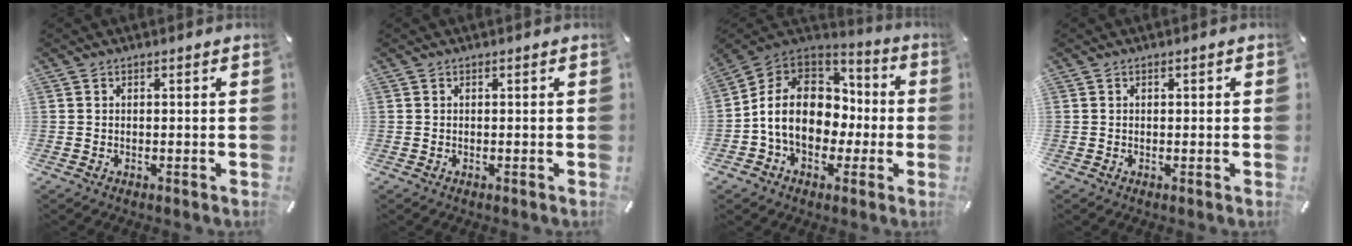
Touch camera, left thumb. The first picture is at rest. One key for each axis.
{"total": 0.0}
{"total": 14.8, "fx": -1.5, "fy": 12.3, "fz": 8.2, "tx": -0.162, "ty": 0.014, "tz": -0.023}
{"total": 0.5, "fx": -0.1, "fy": 0.4, "fz": 0.4, "tx": -0.007, "ty": 0.002, "tz": -0.002}